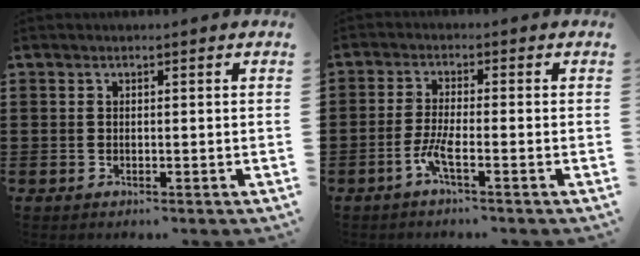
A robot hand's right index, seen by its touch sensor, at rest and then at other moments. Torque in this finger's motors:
{"motor_torque": [1.07, 1.07, 0.06, 0.04]}